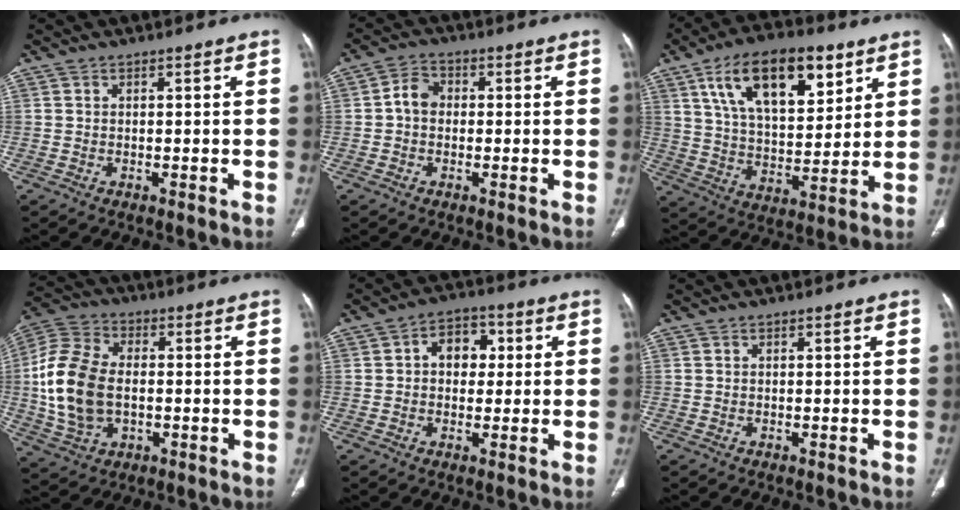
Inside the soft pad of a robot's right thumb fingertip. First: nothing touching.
{"total": 4.1, "force": [-0.2, 3.3, 2.5], "torque": [-0.035, 0.015, -0.012]}
{"total": 19.7, "force": [9.8, 9.5, 14.3], "torque": [-0.199, -0.031, 0.172]}
{"total": 16.4, "force": [-0.8, 10.8, 12.3], "torque": [-0.253, 0.013, -0.012]}
{"total": 7.1, "force": [1.2, 5.2, 4.6], "torque": [-0.037, 0.013, 0.012]}
{"total": 0.0}